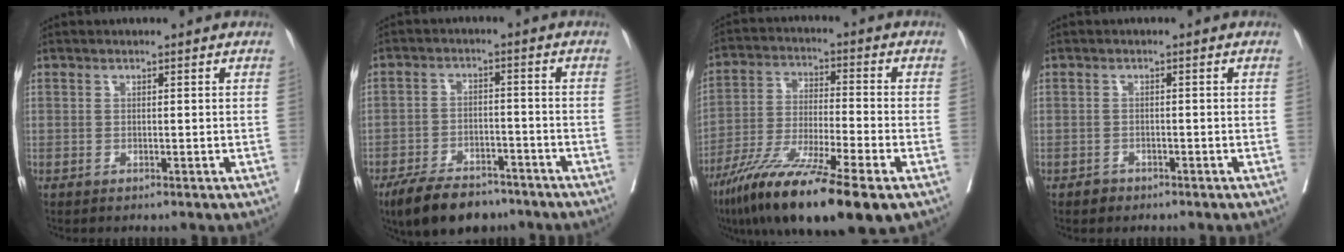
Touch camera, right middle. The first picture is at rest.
{"total": 10.1, "force": [-7.7, 4.6, 4.4], "torque": [-0.076, -0.004, -0.127]}
{"total": 17.3, "force": [-10.8, 1.3, 13.4], "torque": [-0.235, -0.050, -0.190]}
{"total": 1.2, "force": [-0.9, 0.8, 0.1], "torque": [-0.003, 0.001, -0.015]}